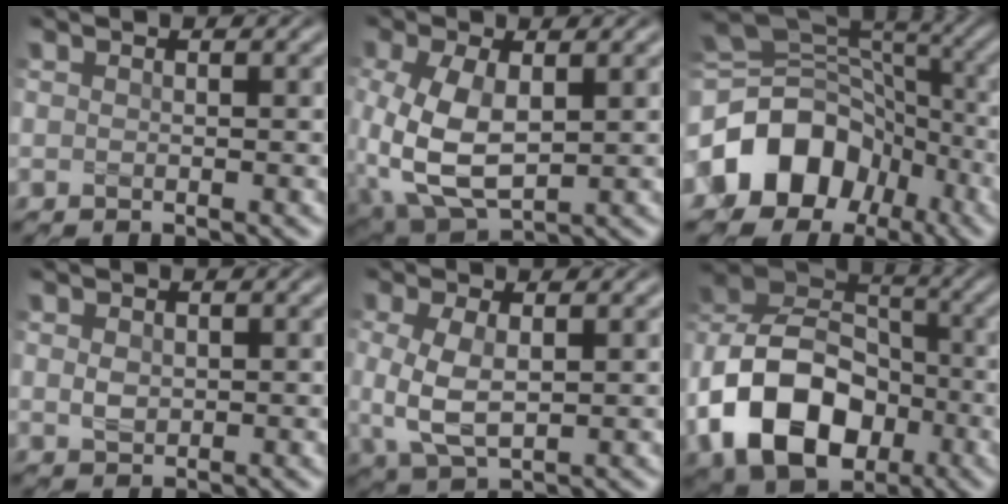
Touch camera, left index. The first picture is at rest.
{"total": 7.4, "force": [-0.1, 4.0, 6.2], "torque": [-0.150, -0.009, 0.006]}
{"total": 11.8, "force": [-4.4, 9.1, 6.0], "torque": [-0.120, -0.004, -0.082]}
{"total": 1.5, "force": [0.3, 1.1, 0.9], "torque": [-0.020, 0.000, 0.006]}
{"total": 4.6, "force": [0.2, 2.3, 4.0], "torque": [-0.096, -0.003, 0.006]}
{"total": 12.5, "force": [-4.5, 8.9, 7.6], "torque": [-0.153, 0.002, -0.096]}